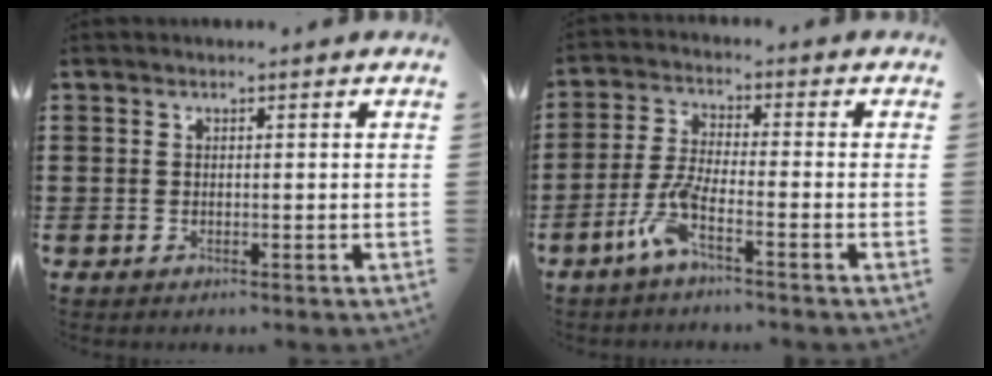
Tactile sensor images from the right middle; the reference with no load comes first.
{"total": 5.7, "force": [-3.3, 1.0, 4.6], "torque": [-0.109, -0.010, -0.067]}